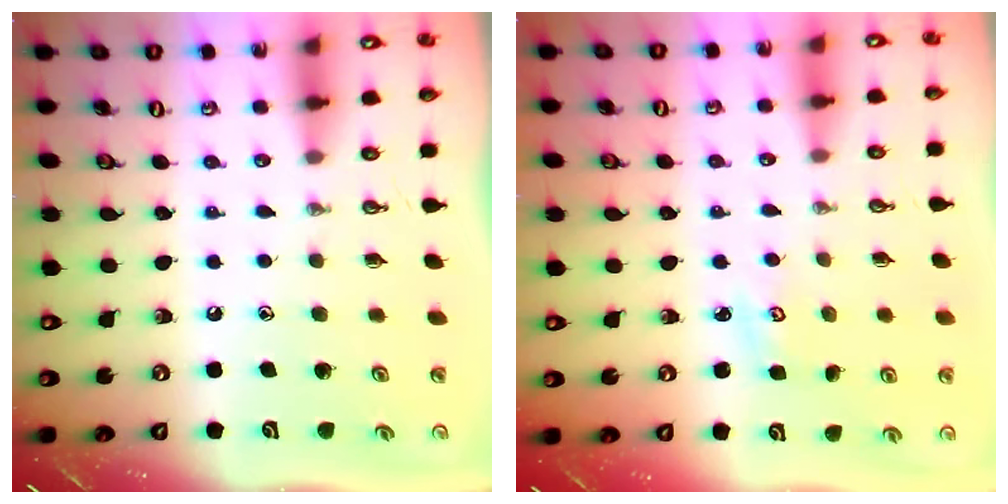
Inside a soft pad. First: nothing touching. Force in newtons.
{"total": 2.3, "press": 2.3, "slide": 0.4}